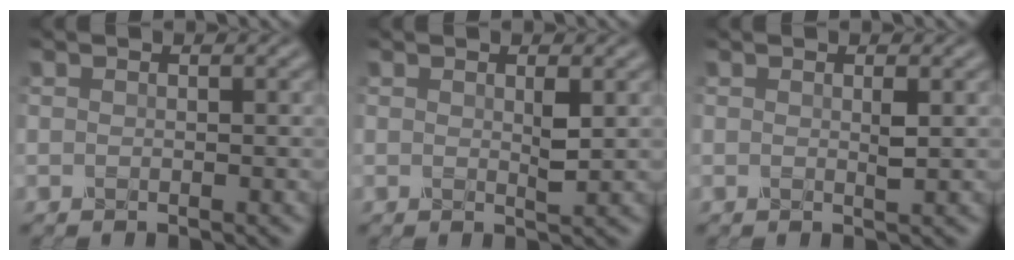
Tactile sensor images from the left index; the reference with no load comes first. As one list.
[{"total": 1.3, "force": [0.4, 0.2, 1.2], "torque": [-0.022, -0.004, 0.006]}, {"total": 0.9, "force": [0.2, 0.0, 0.8], "torque": [-0.015, -0.001, 0.002]}]